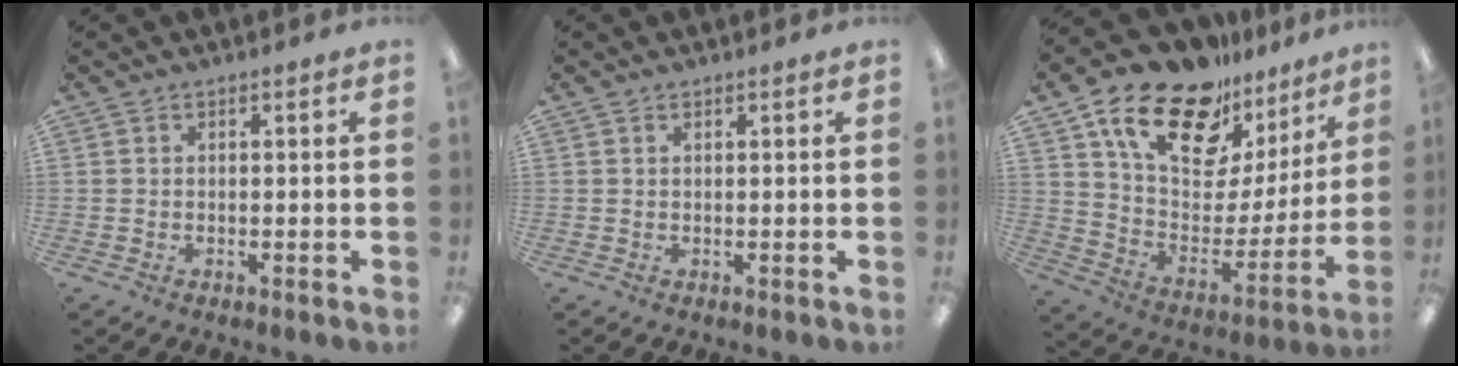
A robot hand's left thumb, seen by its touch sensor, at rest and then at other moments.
{"total": 0.5, "force": [0.4, 0.2, 0.3], "torque": [-0.006, 0.003, 0.007]}
{"total": 21.4, "force": [15.3, 10.3, 10.8], "torque": [-0.194, -0.104, 0.273]}